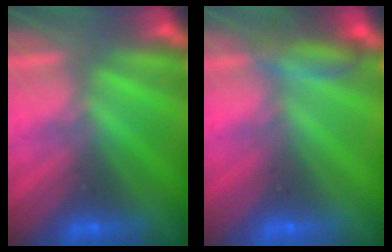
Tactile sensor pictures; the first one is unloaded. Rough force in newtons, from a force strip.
{"total": 2.5}